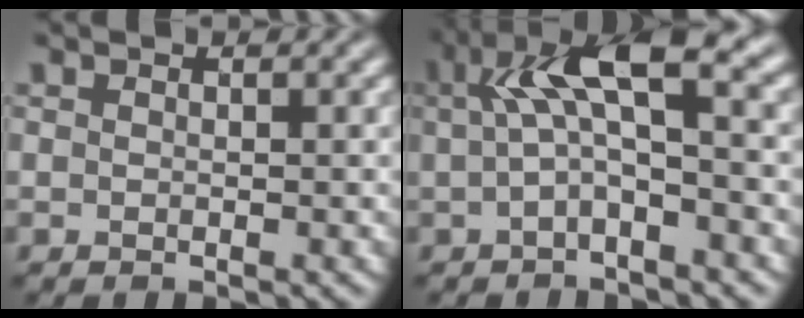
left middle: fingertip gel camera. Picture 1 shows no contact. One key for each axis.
{"total": 6.4, "fx": 1.3, "fy": 2.0, "fz": 6.0, "tx": -0.109, "ty": 0.016, "tz": 0.017}